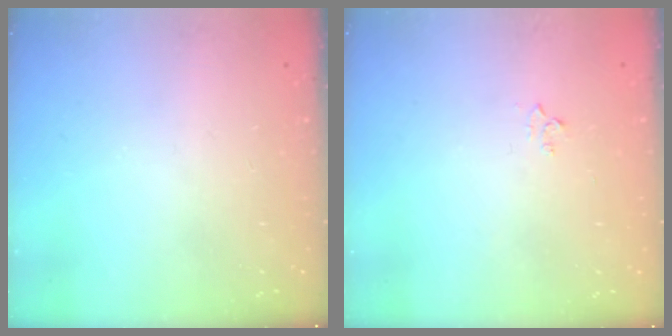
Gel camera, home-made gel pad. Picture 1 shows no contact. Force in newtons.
{"total": 2.9, "press": 2.8, "slide": 0.4}